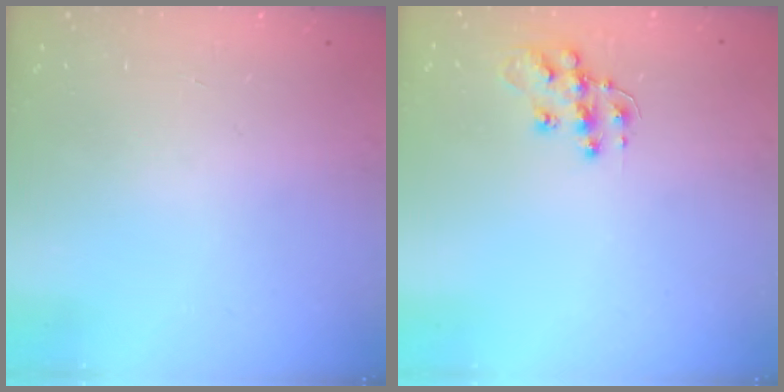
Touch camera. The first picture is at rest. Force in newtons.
{"total": 10.7, "press": 10.7, "slide": 0.7}